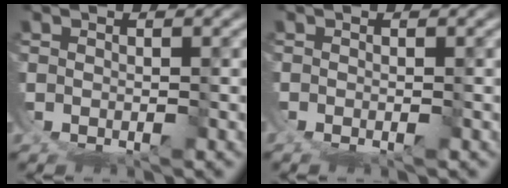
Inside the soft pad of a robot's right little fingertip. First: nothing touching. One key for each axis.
{"total": 0.6, "fx": -0.6, "fy": 0.0, "fz": 0.0, "tx": 0.001, "ty": -0.006, "tz": -0.010}